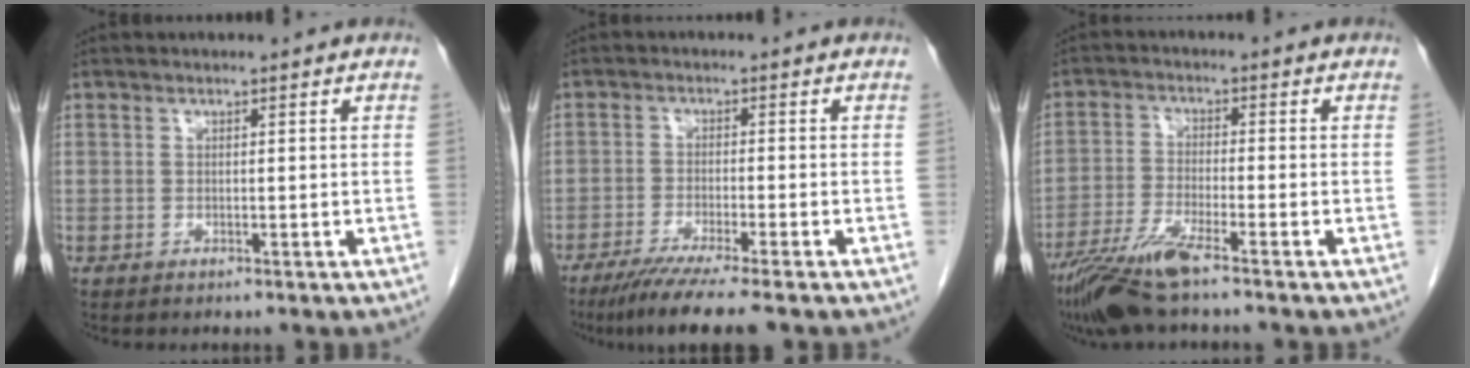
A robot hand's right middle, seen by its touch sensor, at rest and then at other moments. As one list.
[{"total": 7.9, "force": [-6.1, -0.6, 5.0], "torque": [-0.079, -0.023, -0.099]}, {"total": 8.0, "force": [-5.8, 0.3, 5.6], "torque": [-0.115, -0.025, -0.113]}]